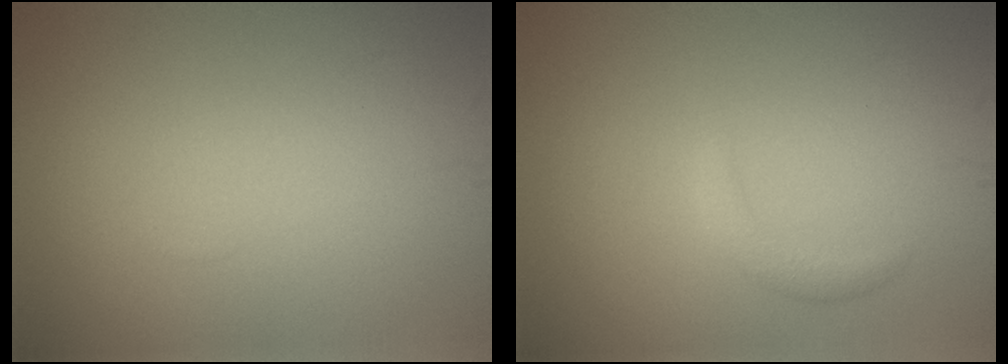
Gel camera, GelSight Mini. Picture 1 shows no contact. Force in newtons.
{"total": 1.3, "press": 1.3, "slide": 0.1}